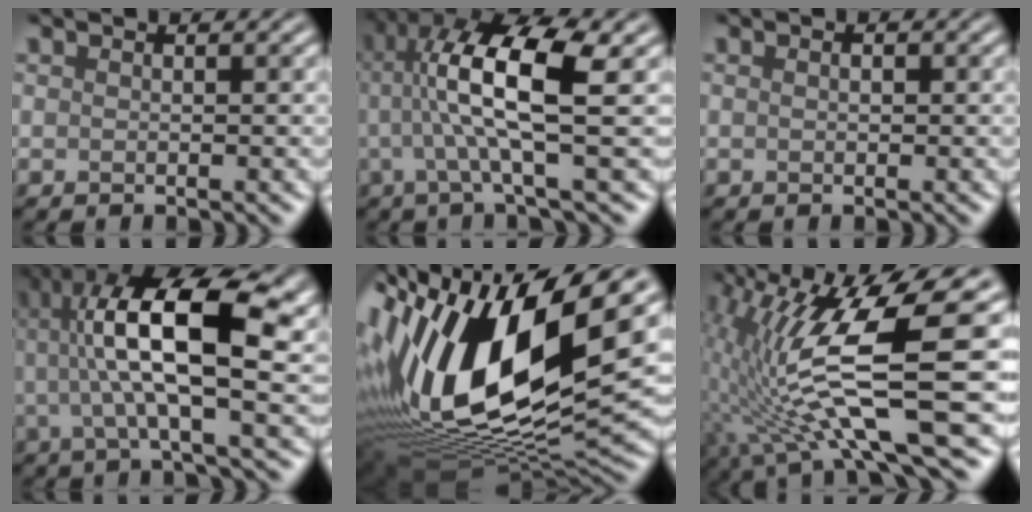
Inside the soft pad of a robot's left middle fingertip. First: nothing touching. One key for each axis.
{"total": 7.0, "fx": -0.3, "fy": 0.3, "fz": 7.0, "tx": -0.151, "ty": -0.014, "tz": 0.036}
{"total": 1.1, "fx": -0.5, "fy": -0.7, "fz": -0.6, "tx": 0.000, "ty": -0.013, "tz": 0.008}
{"total": 10.0, "fx": 1.1, "fy": 1.7, "fz": 9.8, "tx": -0.204, "ty": -0.011, "tz": 0.062}
{"total": 15.3, "fx": 1.4, "fy": 5.8, "fz": 14.1, "tx": -0.300, "ty": -0.020, "tz": 0.060}
{"total": 9.4, "fx": -1.5, "fy": 0.9, "fz": 9.2, "tx": -0.211, "ty": -0.031, "tz": 0.015}